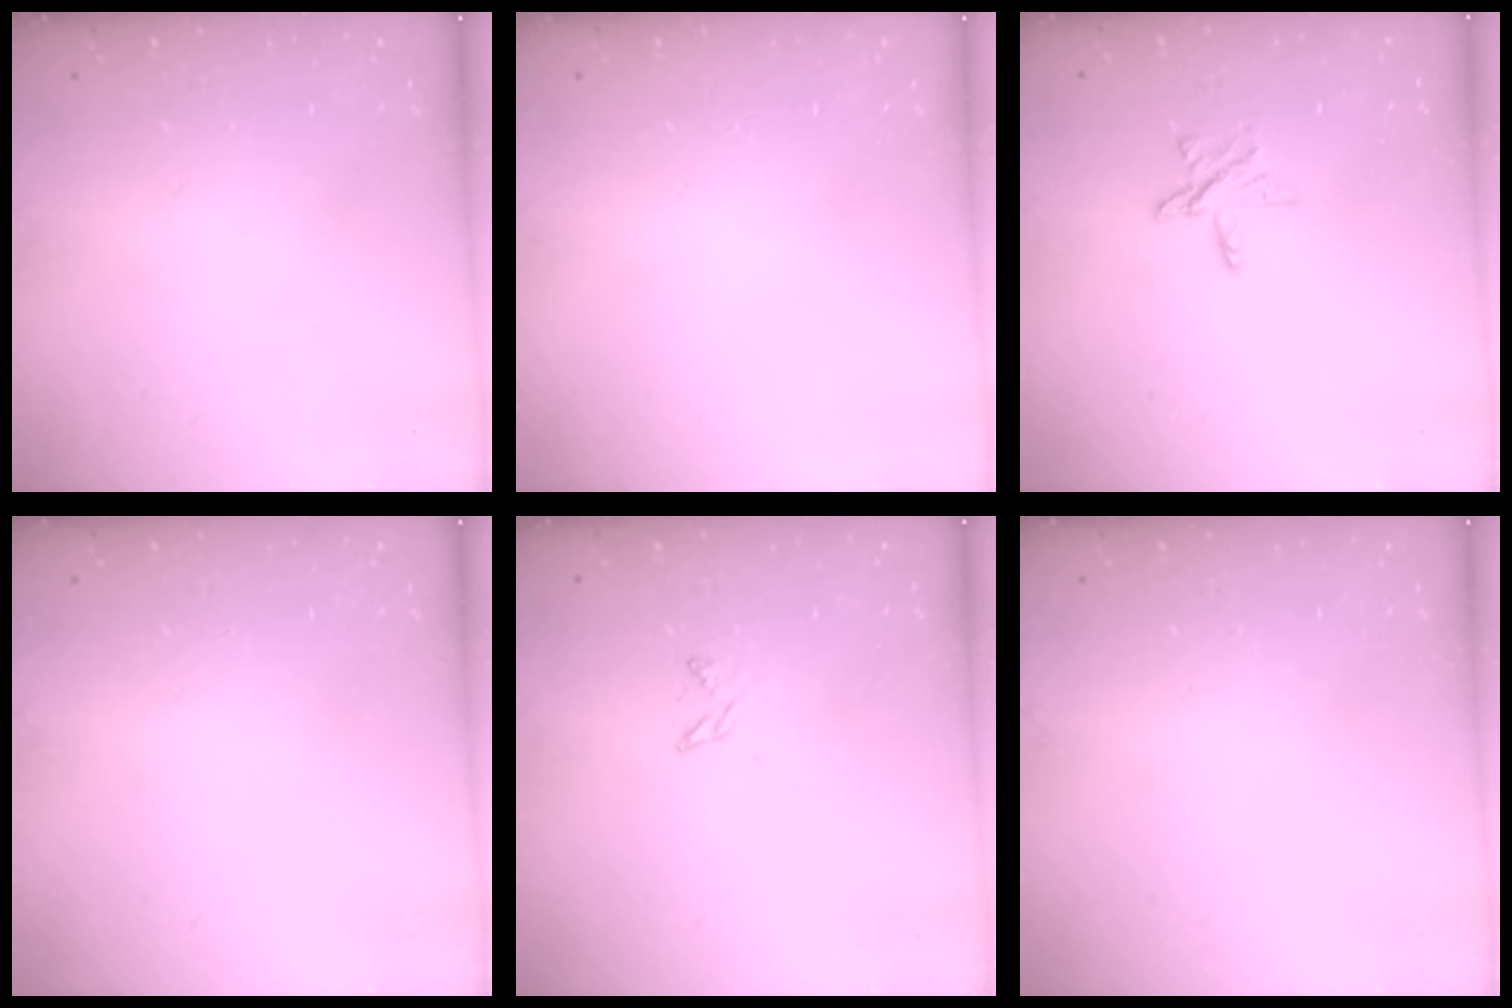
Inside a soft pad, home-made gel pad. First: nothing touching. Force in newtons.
{"total": 0.0}
{"total": 6.6, "press": 6.6, "slide": 0.3}
{"total": 0.0}
{"total": 2.7, "press": 2.7, "slide": 0.4}
{"total": 0.0}